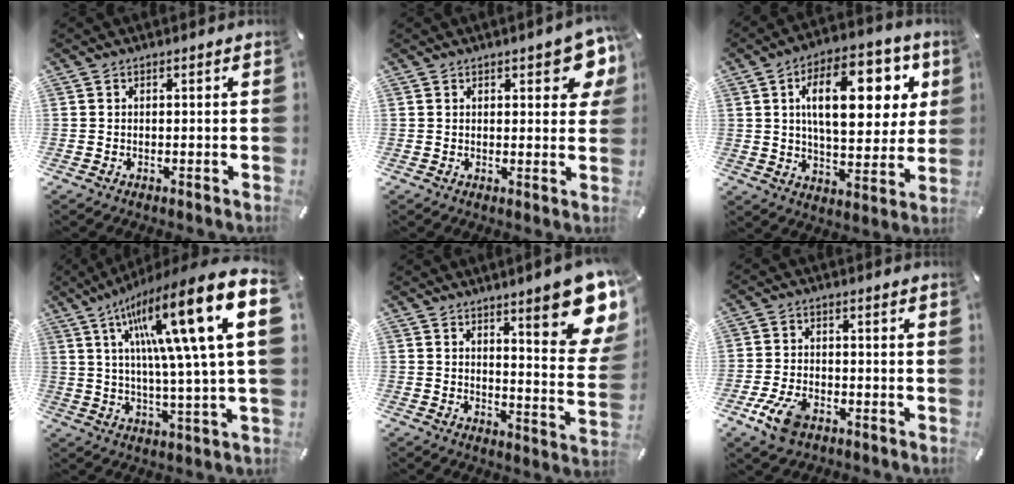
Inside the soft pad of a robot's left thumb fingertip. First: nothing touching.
{"total": 7.5, "force": [3.8, 3.2, 5.7], "torque": [-0.067, -0.016, 0.060]}
{"total": 21.1, "force": [6.8, 10.6, 16.9], "torque": [-0.245, -0.008, 0.104]}
{"total": 24.2, "force": [8.9, 2.8, 22.3], "torque": [-0.383, -0.058, 0.127]}
{"total": 16.4, "force": [9.8, 3.9, 12.5], "torque": [-0.165, -0.072, 0.153]}
{"total": 8.0, "force": [-4.2, 4.5, 5.1], "torque": [-0.121, 0.010, -0.080]}